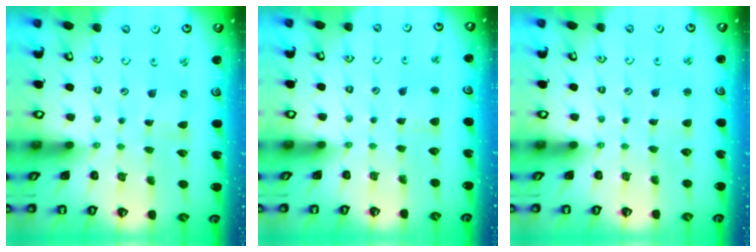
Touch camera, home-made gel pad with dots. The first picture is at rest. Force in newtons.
{"total": 4.0, "press": 4.0, "slide": 0.6}
{"total": 1.2, "press": 1.2, "slide": 0.2}